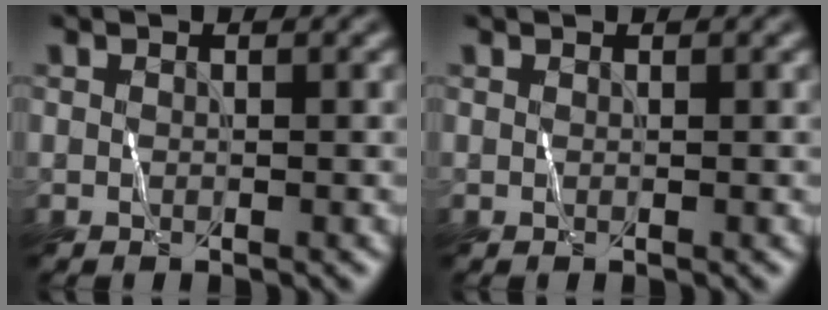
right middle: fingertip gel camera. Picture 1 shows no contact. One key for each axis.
{"total": 0.7, "fx": 0.7, "fy": -0.1, "fz": 0.1, "tx": -0.008, "ty": 0.000, "tz": 0.007}